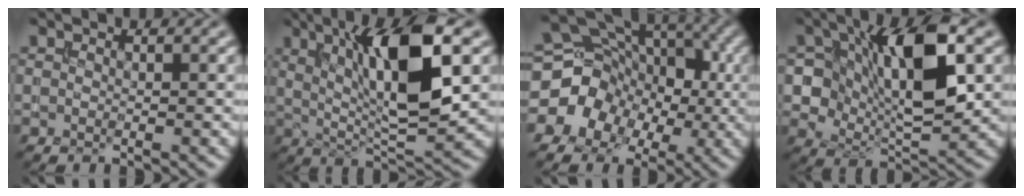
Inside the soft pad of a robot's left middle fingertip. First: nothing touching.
{"total": 10.6, "force": [3.0, 2.8, 9.7], "torque": [-0.154, 0.000, 0.052]}
{"total": 11.3, "force": [-1.9, 9.8, 5.4], "torque": [-0.081, 0.020, -0.056]}
{"total": 10.0, "force": [2.2, 5.2, 8.2], "torque": [-0.130, 0.006, 0.030]}